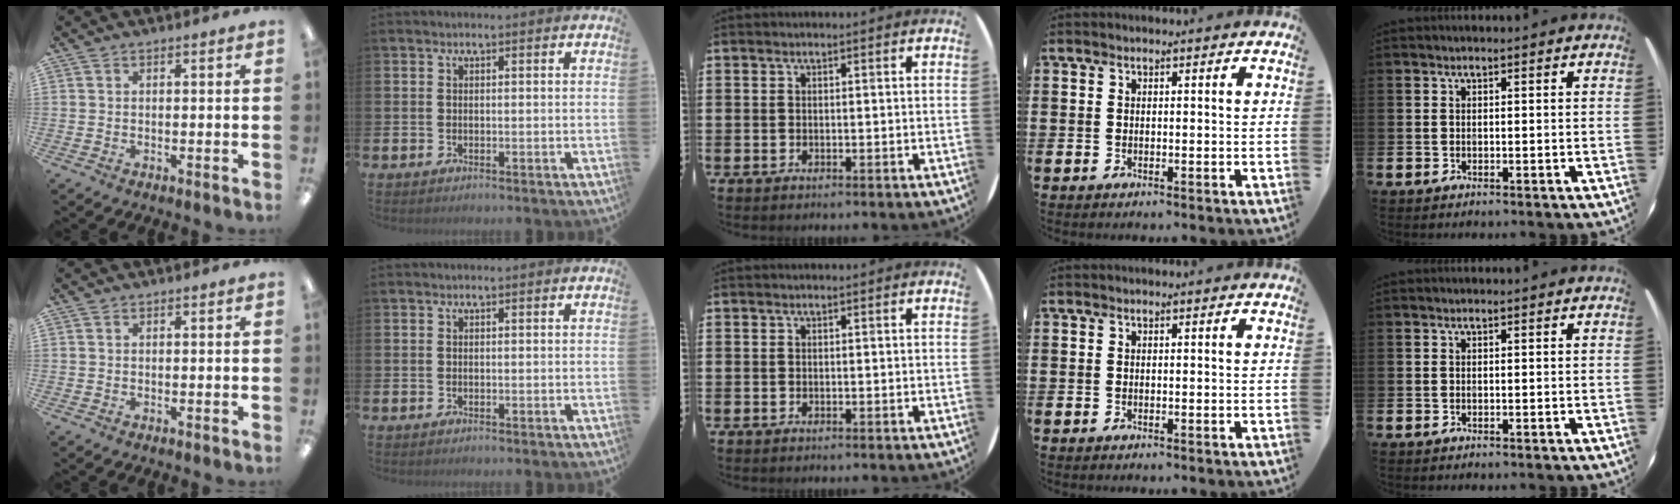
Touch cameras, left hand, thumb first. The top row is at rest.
{}